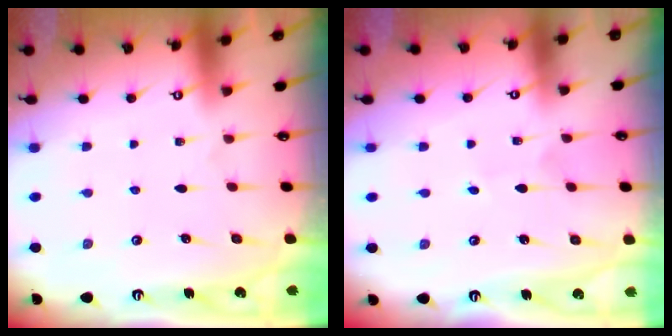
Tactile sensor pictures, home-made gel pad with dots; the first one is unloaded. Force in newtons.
{"total": 2.2, "press": 2.1, "slide": 0.2}